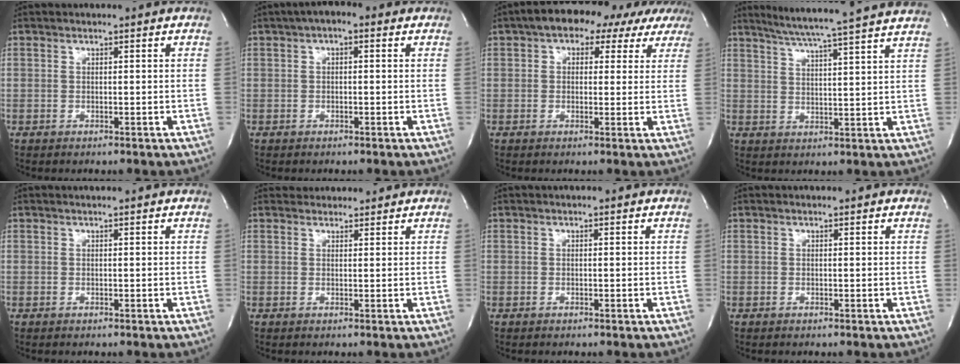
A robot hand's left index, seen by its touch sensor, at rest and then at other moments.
{"total": 3.3, "force": [1.0, 1.6, 2.7], "torque": [-0.048, 0.008, 0.007]}
{"total": 9.7, "force": [6.3, 5.2, 5.3], "torque": [-0.057, 0.031, 0.071]}
{"total": 17.0, "force": [15.1, -1.6, 7.6], "torque": [-0.134, -0.020, 0.194]}
{"total": 1.9, "force": [1.7, -0.2, 0.7], "torque": [-0.014, 0.009, 0.021]}
{"total": 3.8, "force": [3.7, 1.1, 0.0], "torque": [-0.003, 0.018, 0.051]}
{"total": 1.1, "force": [0.9, 0.0, 0.5], "torque": [-0.009, 0.012, 0.012]}
{"total": 1.2, "force": [1.1, 0.2, 0.5], "torque": [-0.014, 0.005, 0.011]}